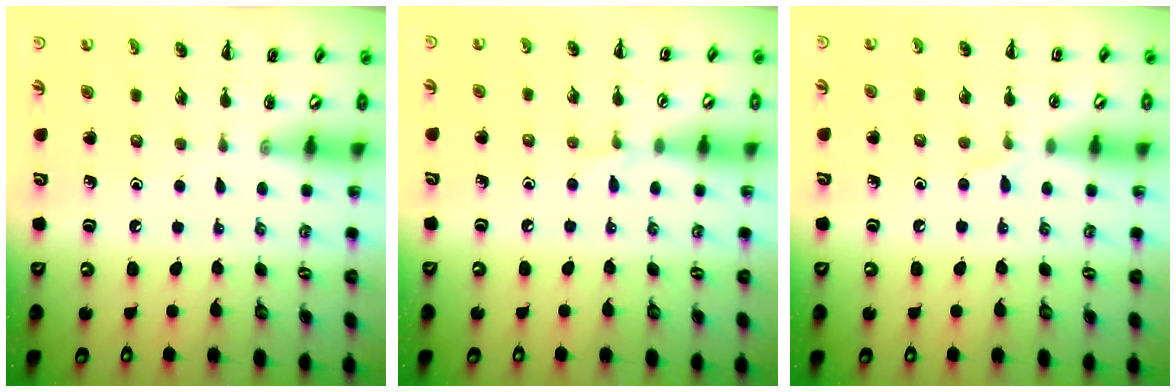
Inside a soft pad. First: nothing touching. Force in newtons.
{"total": 3.4, "press": 3.1, "slide": 1.2}
{"total": 3.3, "press": 3.2, "slide": 1.0}